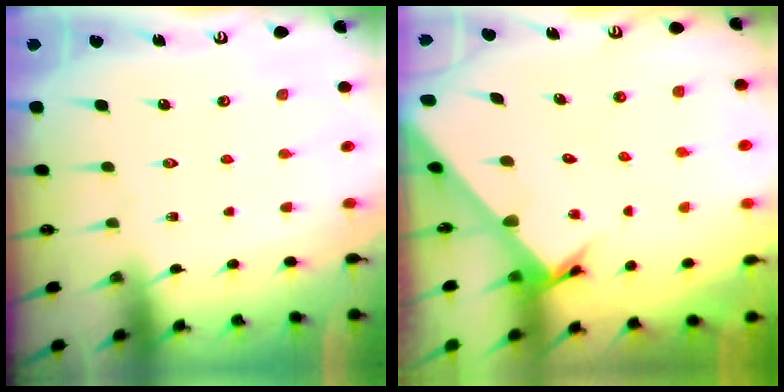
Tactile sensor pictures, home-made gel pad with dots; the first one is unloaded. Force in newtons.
{"total": 2.3, "press": 2.3, "slide": 0.2}